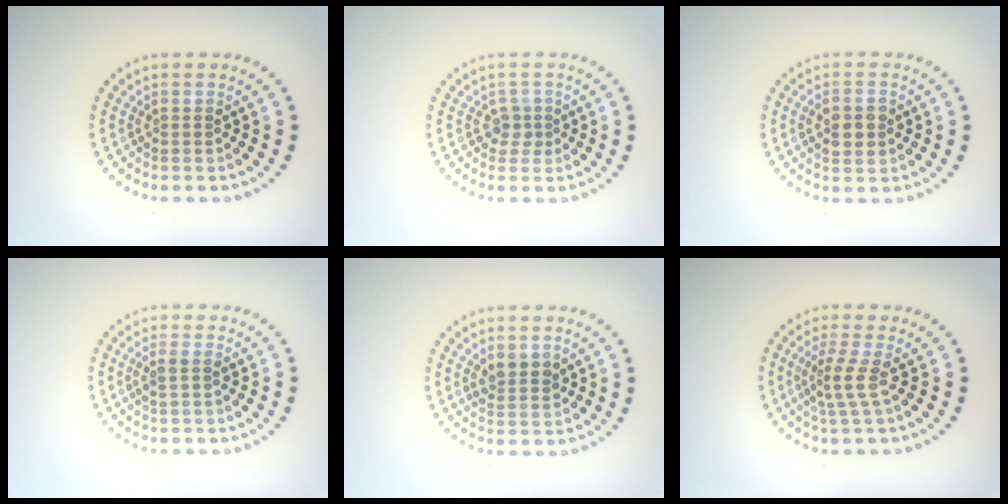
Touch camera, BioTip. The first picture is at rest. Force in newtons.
{"total": 1.6, "press": 1.2, "slide": 1.0}
{"total": 2.9, "press": 2.9, "slide": 0.3}
{"total": 1.3, "press": 1.1, "slide": 0.6}
{"total": 2.0, "press": 1.9, "slide": 0.7}
{"total": 2.3, "press": 1.6, "slide": 1.7}